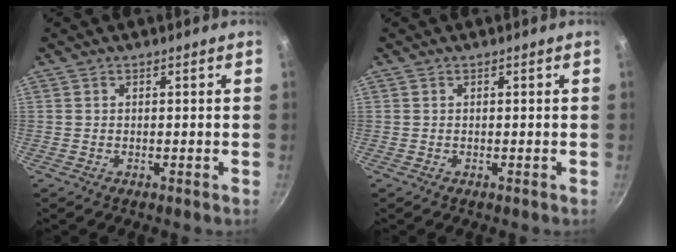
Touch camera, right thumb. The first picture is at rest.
{"total": 0.0}